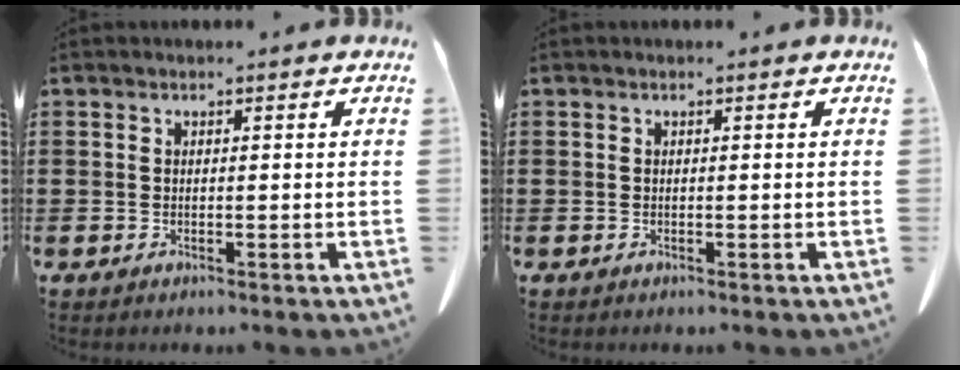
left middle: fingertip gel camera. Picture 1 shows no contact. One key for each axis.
{"total": 0.0}